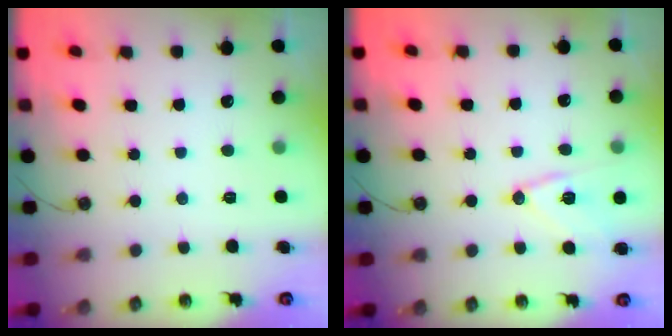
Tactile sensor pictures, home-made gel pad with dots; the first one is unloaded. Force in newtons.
{"total": 10.5, "press": 10.5, "slide": 0.8}